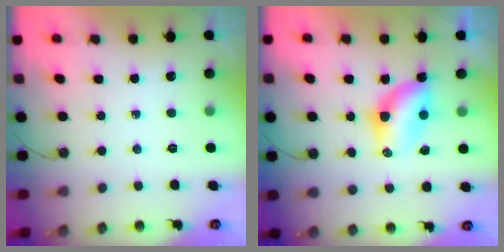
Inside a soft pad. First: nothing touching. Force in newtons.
{"total": 6.3, "press": 6.3, "slide": 0.3}